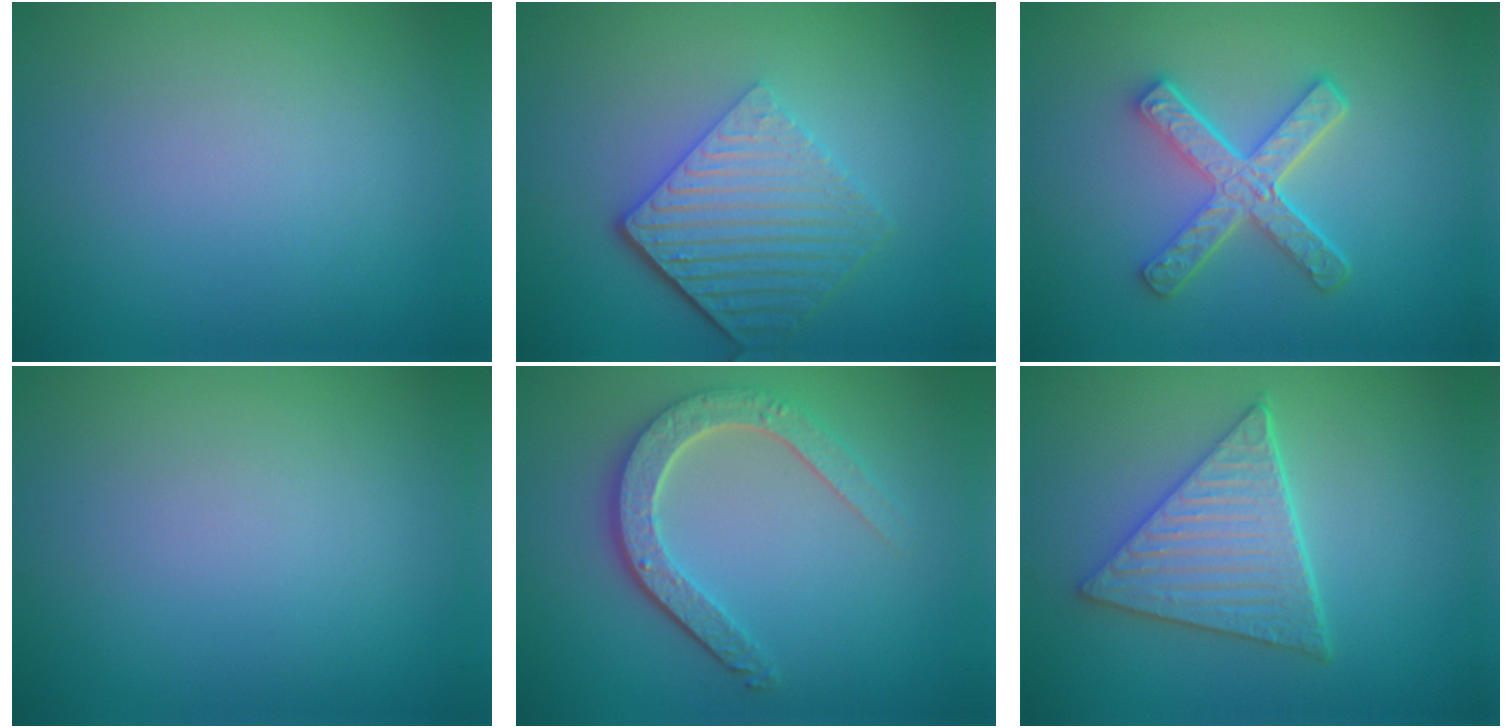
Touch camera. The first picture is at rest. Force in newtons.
{"total": 5.8, "press": 4.3, "slide": 3.9}
{"total": 5.0, "press": 3.8, "slide": 3.3}
{"total": 0.0}
{"total": 4.8, "press": 3.7, "slide": 3.1}
{"total": 5.6, "press": 4.5, "slide": 3.4}